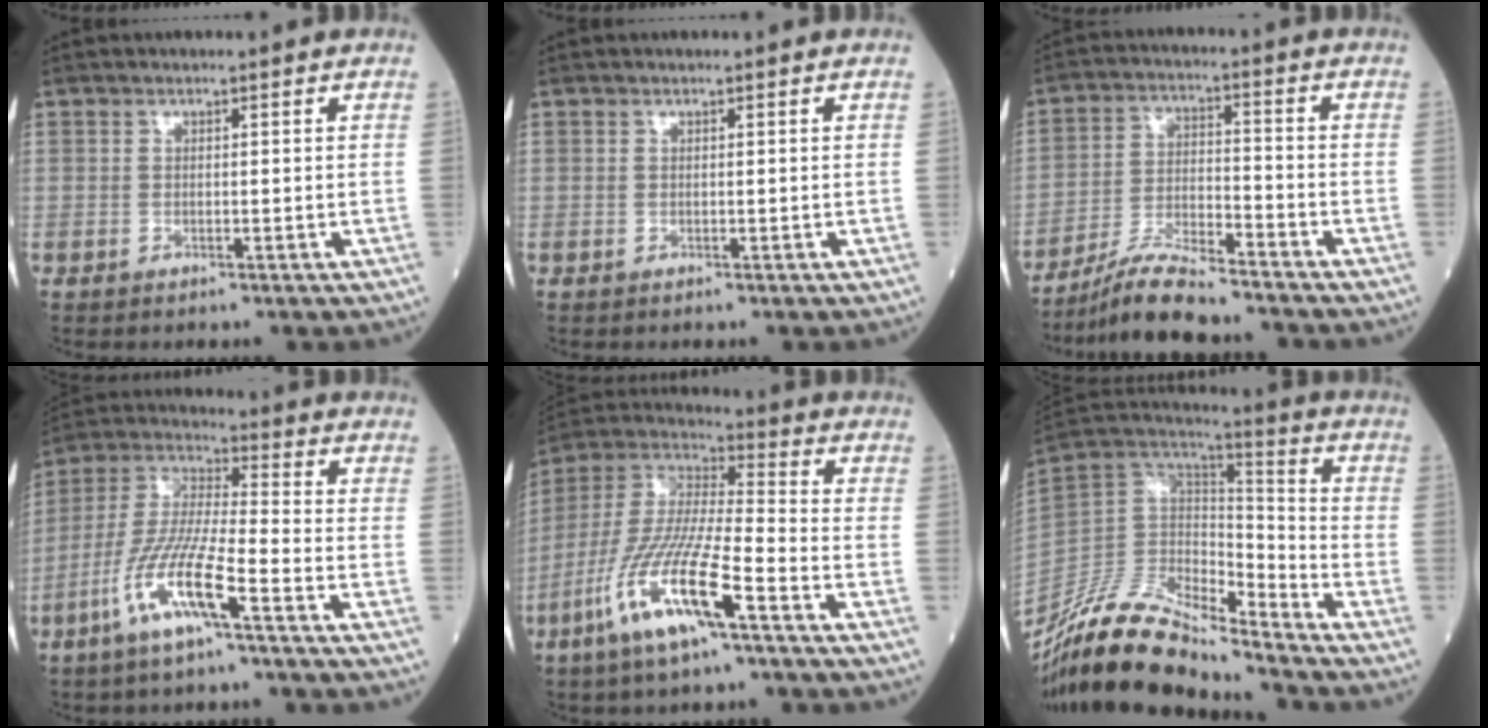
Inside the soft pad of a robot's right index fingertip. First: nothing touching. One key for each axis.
{"total": 0.0}
{"total": 9.4, "fx": -8.4, "fy": 0.4, "fz": 4.1, "tx": -0.080, "ty": -0.012, "tz": -0.153}
{"total": 12.2, "fx": -5.9, "fy": 1.1, "fz": 10.6, "tx": -0.228, "ty": -0.006, "tz": -0.117}
{"total": 15.7, "fx": -7.7, "fy": 1.9, "fz": 13.5, "tx": -0.290, "ty": -0.022, "tz": -0.147}
{"total": 18.8, "fx": -16.3, "fy": 4.0, "fz": 8.5, "tx": -0.170, "ty": 0.024, "tz": -0.301}